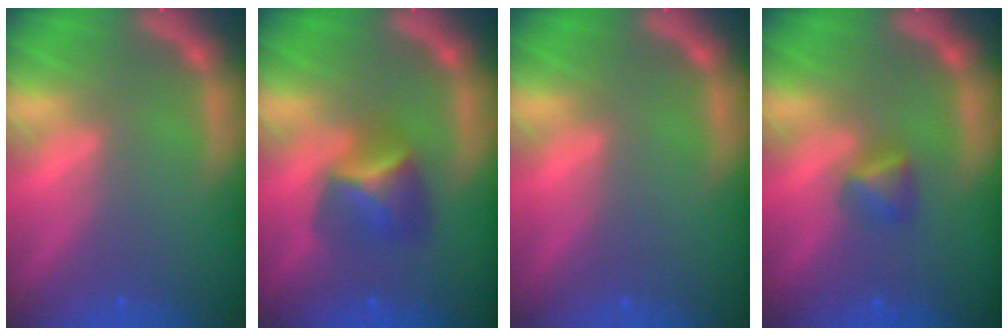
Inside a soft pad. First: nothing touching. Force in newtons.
{"total": 4.0}
{"total": 0.0}
{"total": 1.9}